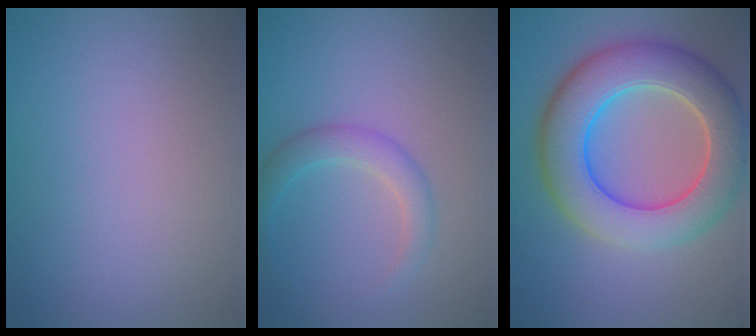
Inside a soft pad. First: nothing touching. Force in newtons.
{"total": 2.5, "press": 2.5, "slide": 0.0}
{"total": 9.6, "press": 9.6, "slide": 0.4}